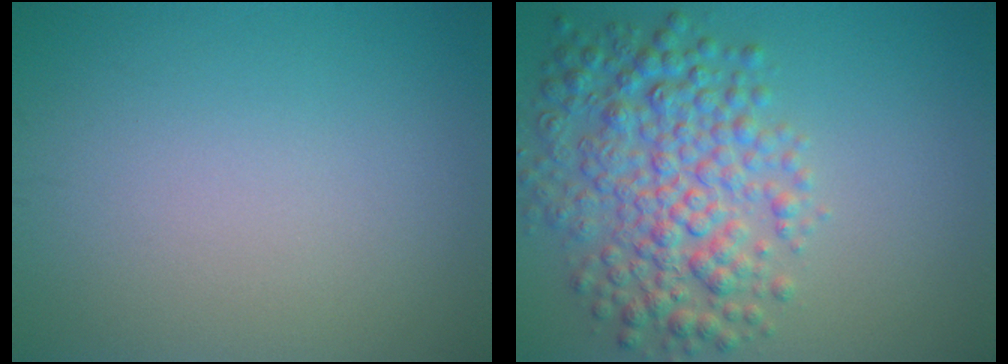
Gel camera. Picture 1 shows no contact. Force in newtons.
{"total": 6.6, "press": 6.6, "slide": 0.1}